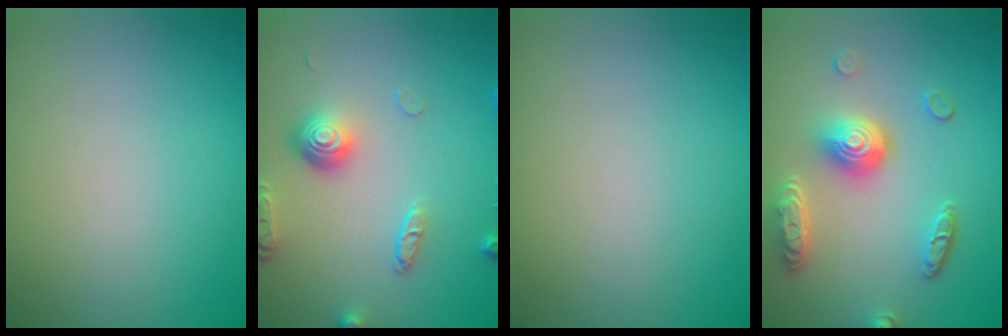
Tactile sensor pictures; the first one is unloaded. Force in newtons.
{"total": 4.2, "press": 3.0, "slide": 2.9}
{"total": 0.0}
{"total": 5.2, "press": 3.8, "slide": 3.5}